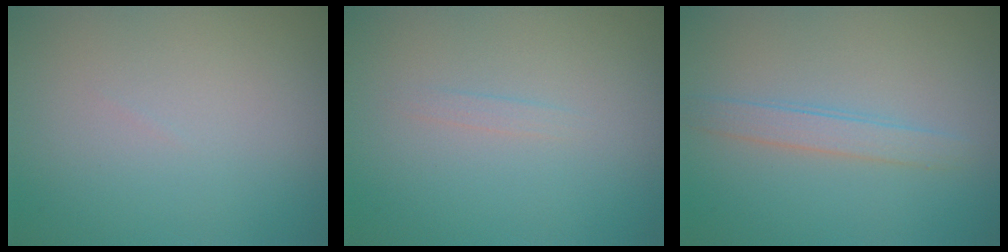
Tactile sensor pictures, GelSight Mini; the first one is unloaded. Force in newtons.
{"total": 0.6, "press": 0.6, "slide": 0.1}
{"total": 1.9, "press": 1.9, "slide": 0.1}